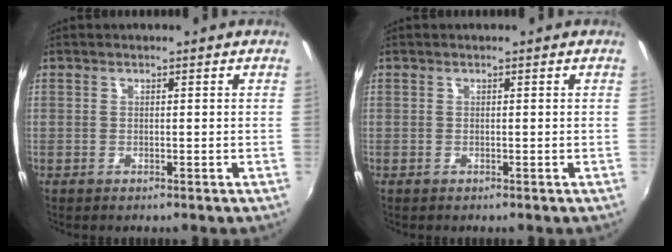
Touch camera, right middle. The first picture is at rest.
{"total": 0.0}